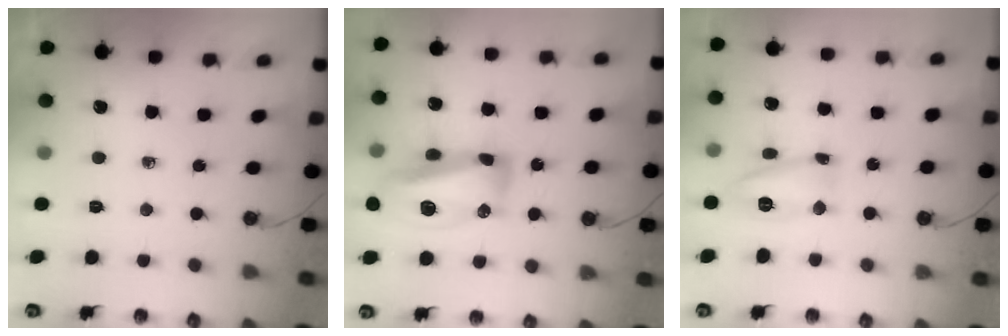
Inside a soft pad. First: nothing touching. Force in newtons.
{"total": 17.7, "press": 16.6, "slide": 6.0}
{"total": 9.9, "press": 9.6, "slide": 2.3}